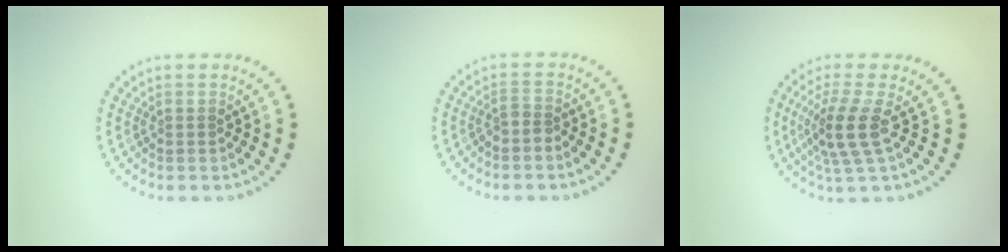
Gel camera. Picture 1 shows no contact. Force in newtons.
{"total": 1.0, "press": 0.7, "slide": 0.7}
{"total": 3.8, "press": 2.9, "slide": 2.4}